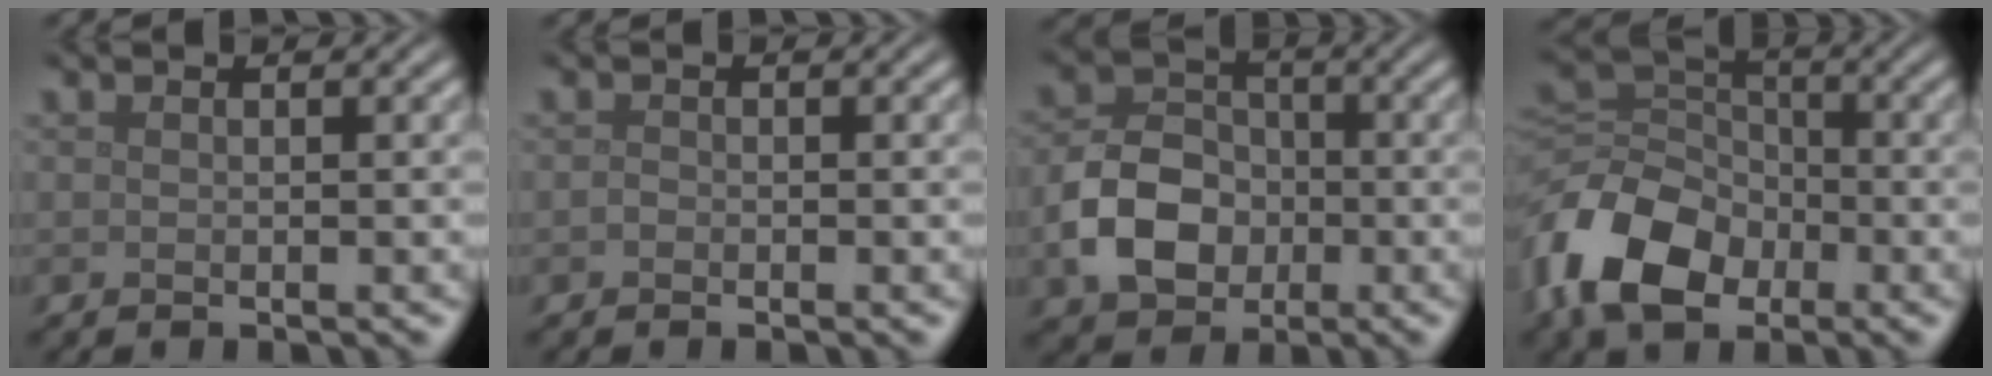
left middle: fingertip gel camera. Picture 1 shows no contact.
{"total": 0.5, "force": [-0.3, 0.4, 0.2], "torque": [-0.003, -0.001, -0.007]}
{"total": 6.2, "force": [-1.8, 4.7, 3.6], "torque": [-0.071, 0.002, -0.039]}
{"total": 9.3, "force": [-4.4, 6.2, 5.3], "torque": [-0.115, -0.008, -0.099]}